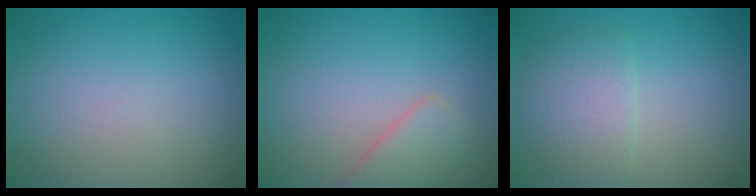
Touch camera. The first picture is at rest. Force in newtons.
{"total": 2.9, "press": 2.9, "slide": 0.1}
{"total": 3.6, "press": 3.6, "slide": 0.1}